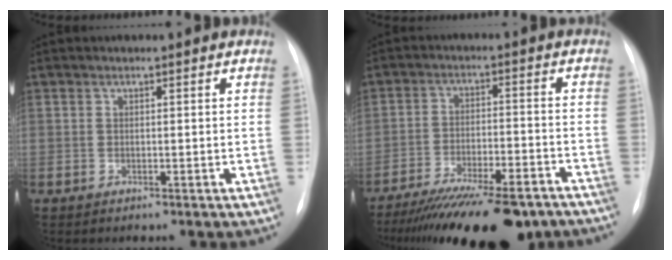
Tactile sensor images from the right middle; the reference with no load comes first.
{"total": 19.5, "force": [-15.9, 4.5, 10.5], "torque": [-0.152, -0.018, -0.236]}